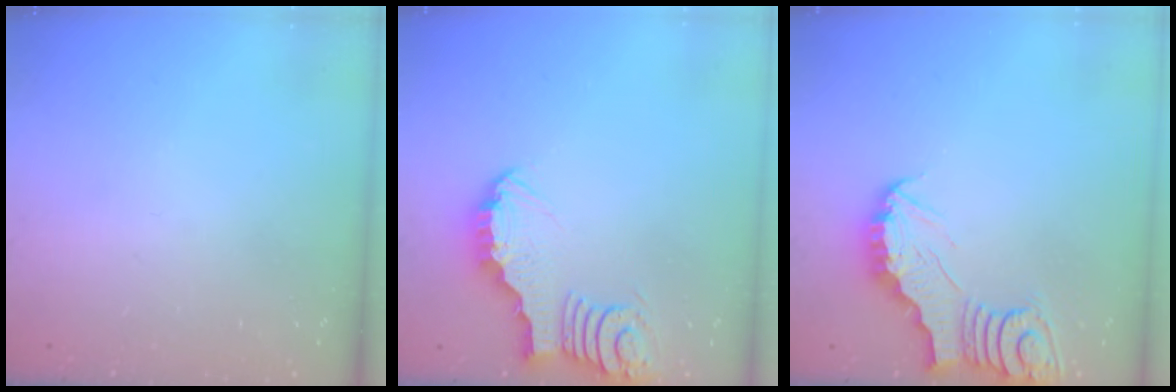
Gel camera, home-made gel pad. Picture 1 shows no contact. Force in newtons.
{"total": 4.0, "press": 4.0, "slide": 0.3}
{"total": 3.2, "press": 3.2, "slide": 0.3}